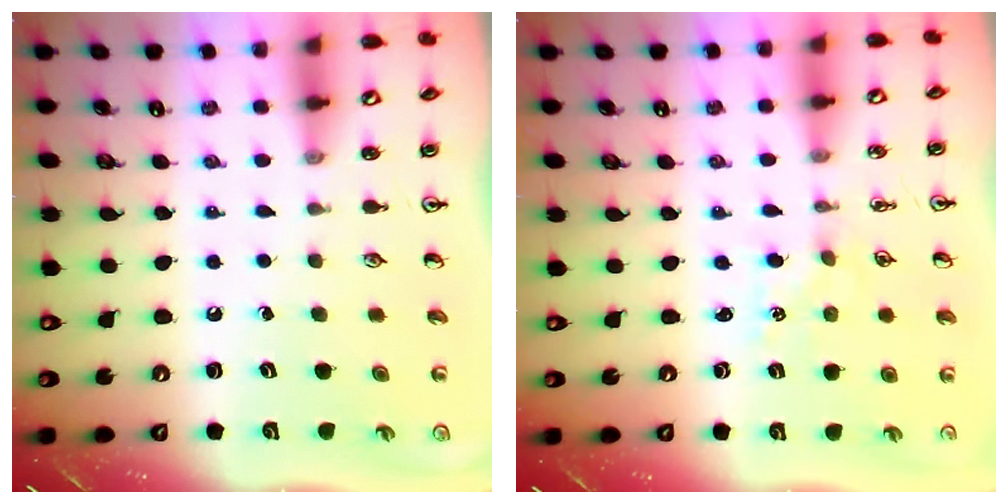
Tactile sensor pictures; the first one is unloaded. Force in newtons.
{"total": 2.3, "press": 2.3, "slide": 0.3}